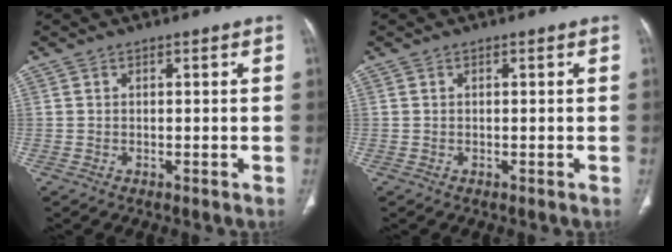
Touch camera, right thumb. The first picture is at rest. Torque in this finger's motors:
{"motor_torque": [0.09, -0.03, 0.19, 0.06, 0.07]}